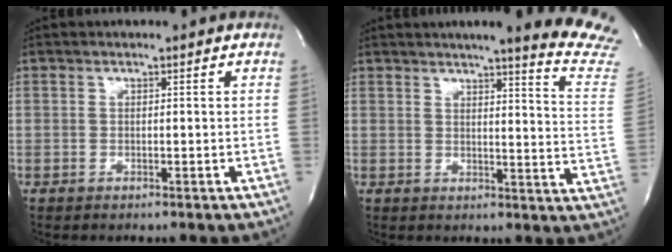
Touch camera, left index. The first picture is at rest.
{"total": 16.9, "force": [15.3, -1.4, 7.0], "torque": [-0.086, -0.108, 0.162]}